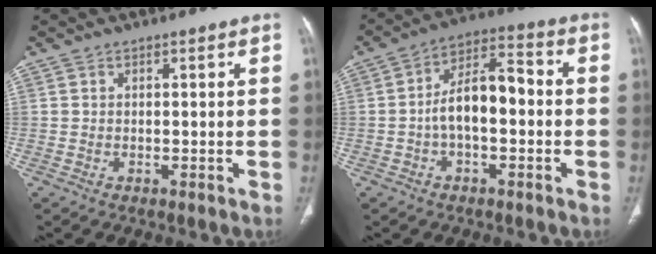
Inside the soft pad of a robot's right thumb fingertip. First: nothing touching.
{"total": 10.5, "force": [-1.2, 5.2, 9.1], "torque": [-0.151, 0.043, -0.030]}